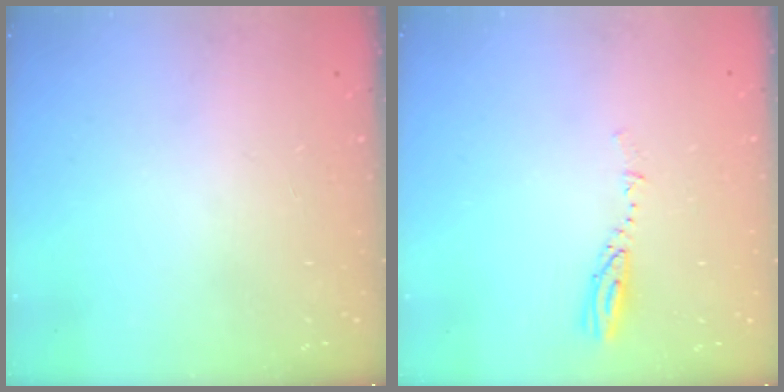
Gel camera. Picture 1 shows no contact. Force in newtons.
{"total": 3.6, "press": 3.6, "slide": 0.5}